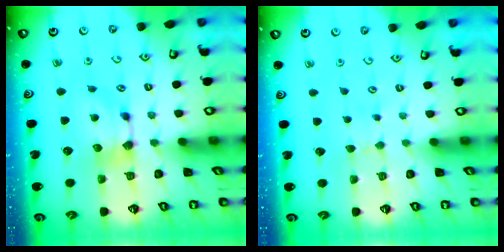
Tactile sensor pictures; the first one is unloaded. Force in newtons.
{"total": 2.8, "press": 2.8, "slide": 0.2}